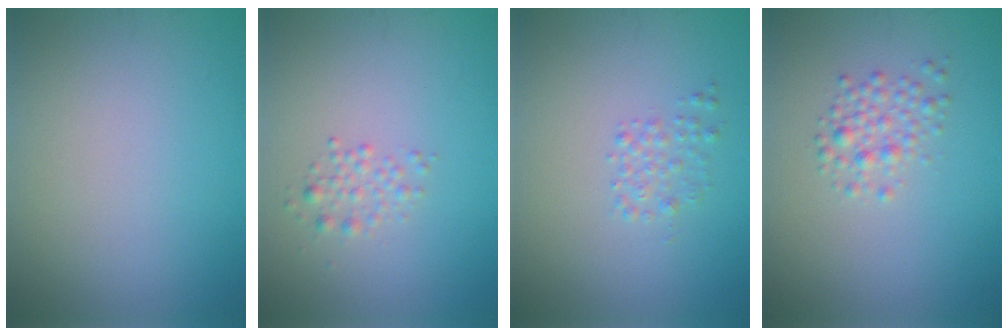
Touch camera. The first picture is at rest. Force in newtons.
{"total": 1.4, "press": 1.4, "slide": 0.0}
{"total": 1.4, "press": 1.4, "slide": 0.1}
{"total": 2.1, "press": 2.1, "slide": 0.1}